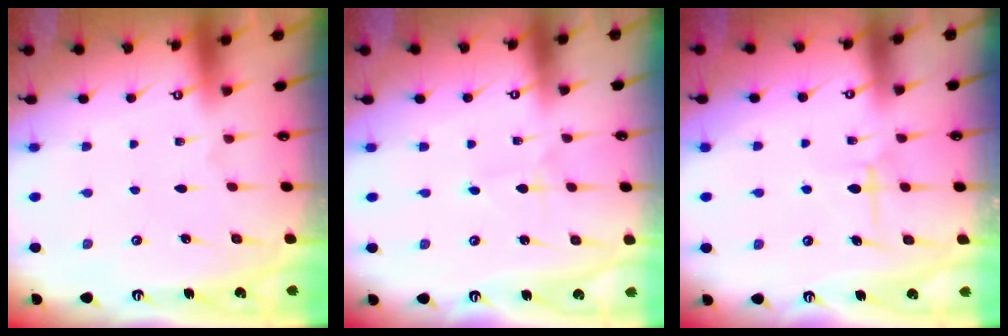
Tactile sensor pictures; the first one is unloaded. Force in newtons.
{"total": 1.3, "press": 1.3, "slide": 0.1}
{"total": 6.1, "press": 6.1, "slide": 0.2}